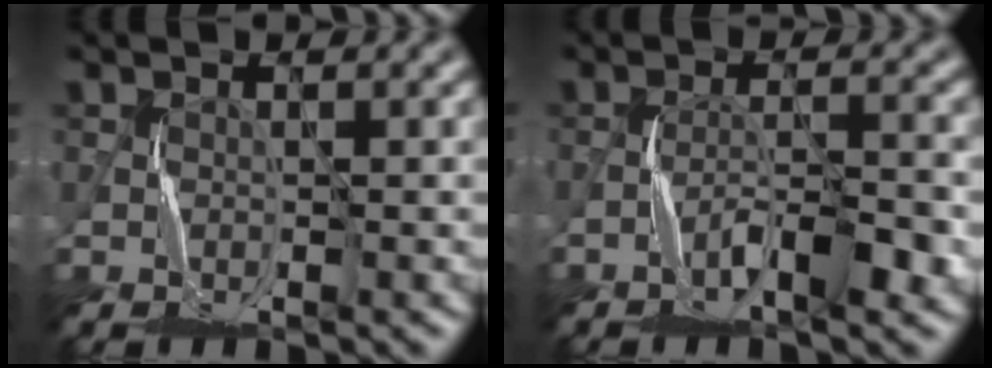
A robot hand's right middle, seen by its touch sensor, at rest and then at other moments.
{"total": 4.2, "force": [-2.4, 0.7, 3.4], "torque": [-0.063, 0.009, -0.044]}